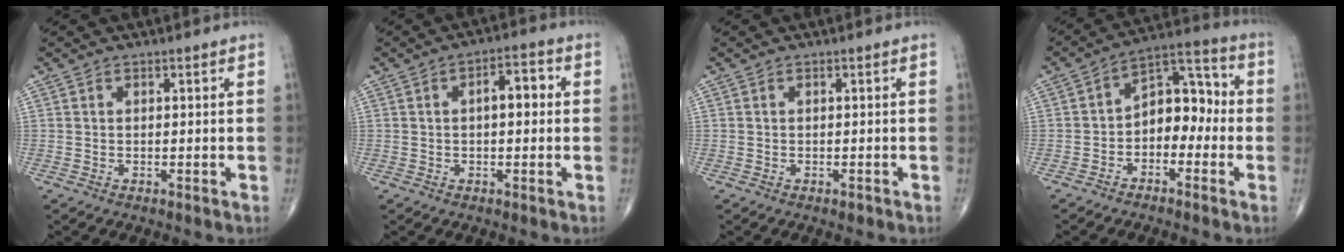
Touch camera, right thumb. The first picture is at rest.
{"total": 5.4, "force": [0.6, 2.6, 4.7], "torque": [-0.058, 0.018, 0.002]}
{"total": 0.6, "force": [-0.4, 0.3, 0.4], "torque": [-0.003, -0.001, -0.005]}
{"total": 8.9, "force": [-1.8, 6.0, 6.3], "torque": [-0.060, 0.046, -0.045]}